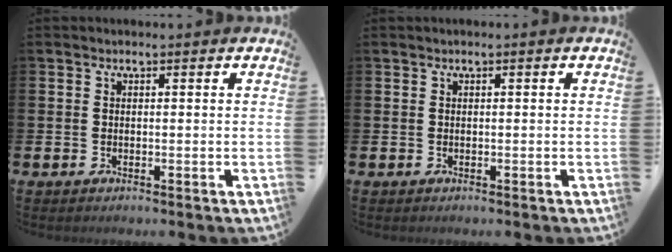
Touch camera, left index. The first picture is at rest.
{"total": 0.0}